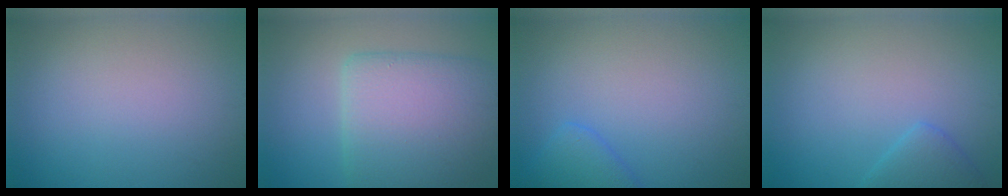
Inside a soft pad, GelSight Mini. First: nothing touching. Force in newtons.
{"total": 7.7, "press": 7.6, "slide": 0.5}
{"total": 2.5, "press": 2.5, "slide": 0.2}
{"total": 1.6, "press": 1.6, "slide": 0.0}